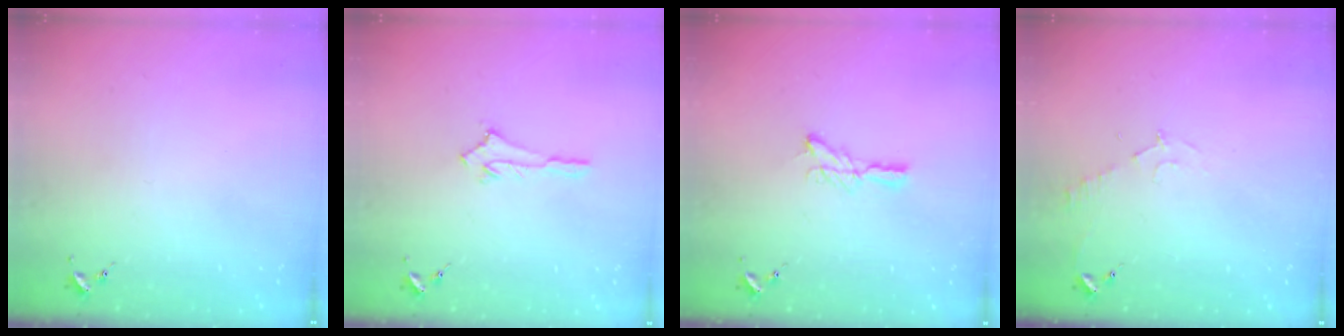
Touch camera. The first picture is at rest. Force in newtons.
{"total": 2.6, "press": 2.6, "slide": 0.4}
{"total": 6.6, "press": 6.6, "slide": 0.2}
{"total": 5.5, "press": 5.5, "slide": 0.7}